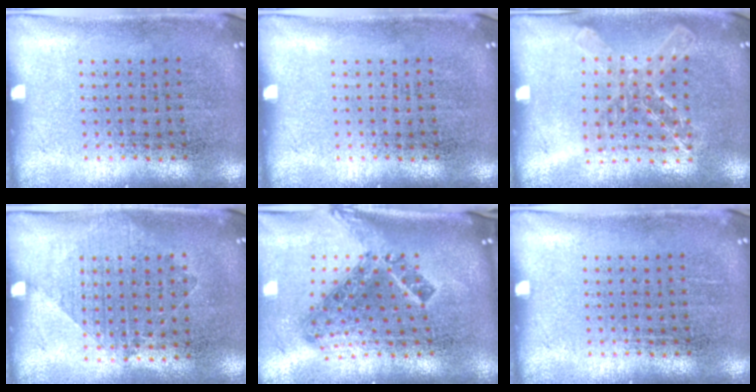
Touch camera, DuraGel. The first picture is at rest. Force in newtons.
{"total": 0.0}
{"total": 1.4, "press": 1.3, "slide": 0.4}
{"total": 1.0, "press": 1.0, "slide": 0.4}
{"total": 1.8, "press": 1.3, "slide": 1.3}
{"total": 0.0}